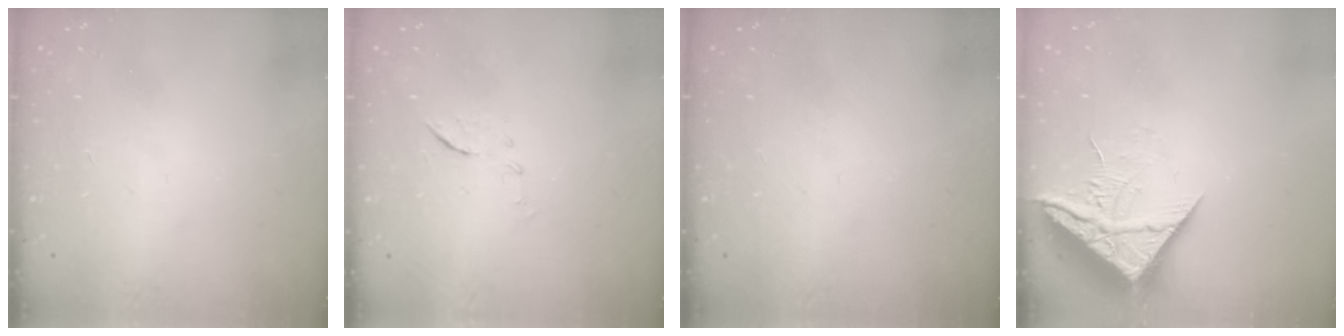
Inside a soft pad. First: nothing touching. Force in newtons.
{"total": 5.7, "press": 5.6, "slide": 1.3}
{"total": 0.0}
{"total": 10.0, "press": 9.9, "slide": 1.0}